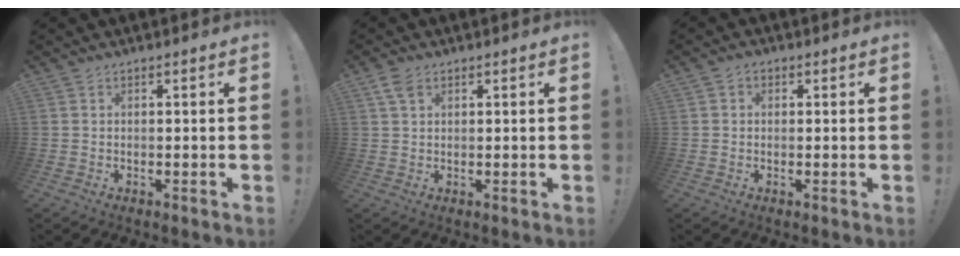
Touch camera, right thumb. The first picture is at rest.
{"total": 3.9, "force": [2.0, 2.2, 2.5], "torque": [-0.047, -0.002, 0.039]}
{"total": 1.6, "force": [0.0, 1.4, 0.8], "torque": [-0.010, 0.003, -0.001]}